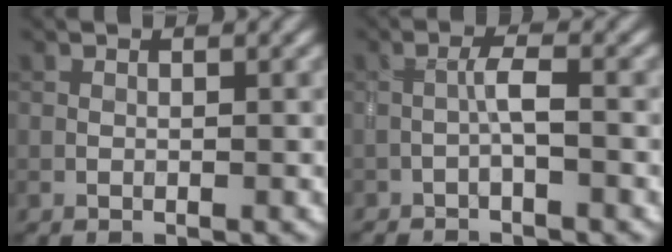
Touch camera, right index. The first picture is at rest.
{"total": 1.7, "force": [-1.0, 0.1, 1.4], "torque": [-0.027, 0.007, -0.022]}